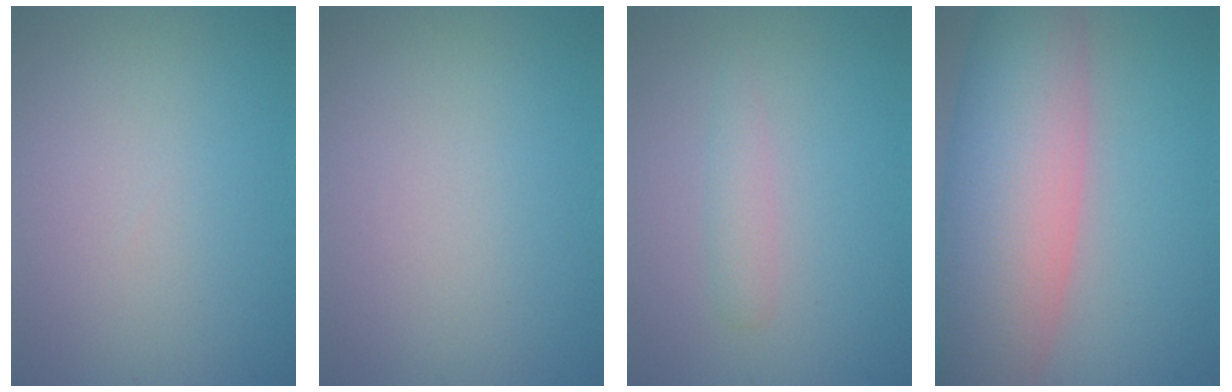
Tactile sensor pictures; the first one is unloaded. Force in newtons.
{"total": 0.0}
{"total": 1.5, "press": 1.5, "slide": 0.0}
{"total": 14.1, "press": 14.1, "slide": 0.7}